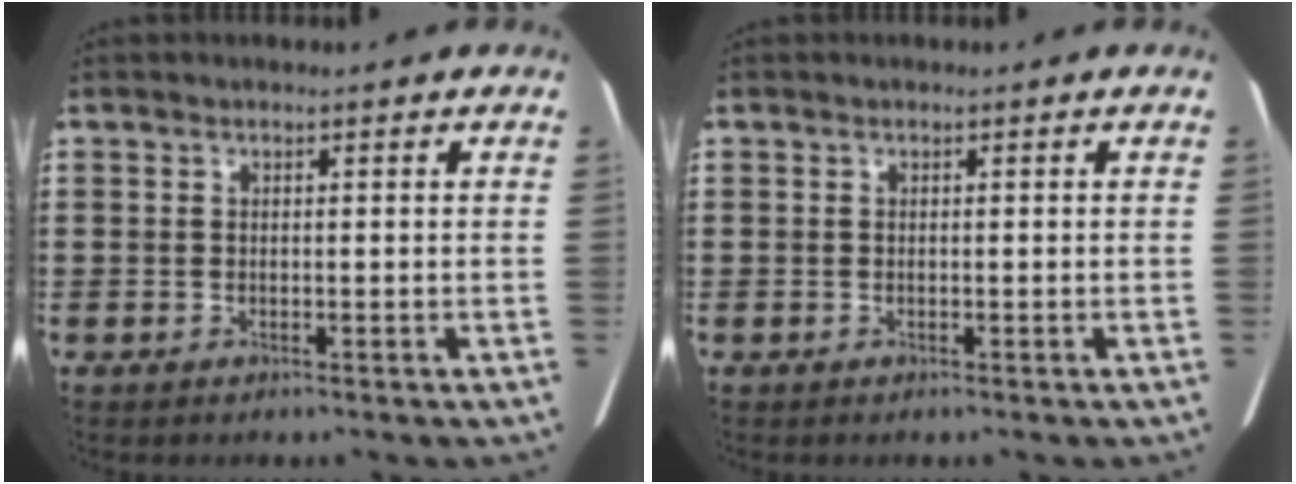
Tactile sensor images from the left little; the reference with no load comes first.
{"total": 0.0}